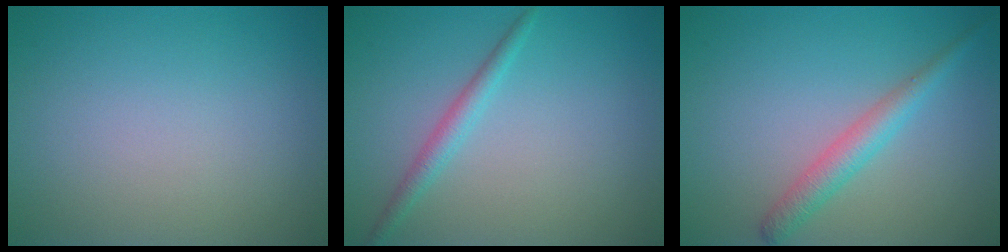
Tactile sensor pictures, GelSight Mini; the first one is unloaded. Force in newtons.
{"total": 1.8, "press": 1.8, "slide": 0.0}
{"total": 2.7, "press": 2.7, "slide": 0.1}